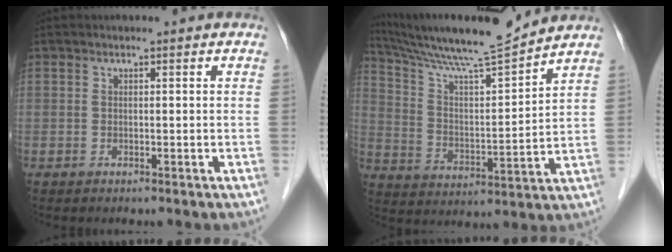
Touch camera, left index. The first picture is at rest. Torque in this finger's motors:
{"motor_torque": [0.40, -0.57, 0.39, 0.05]}